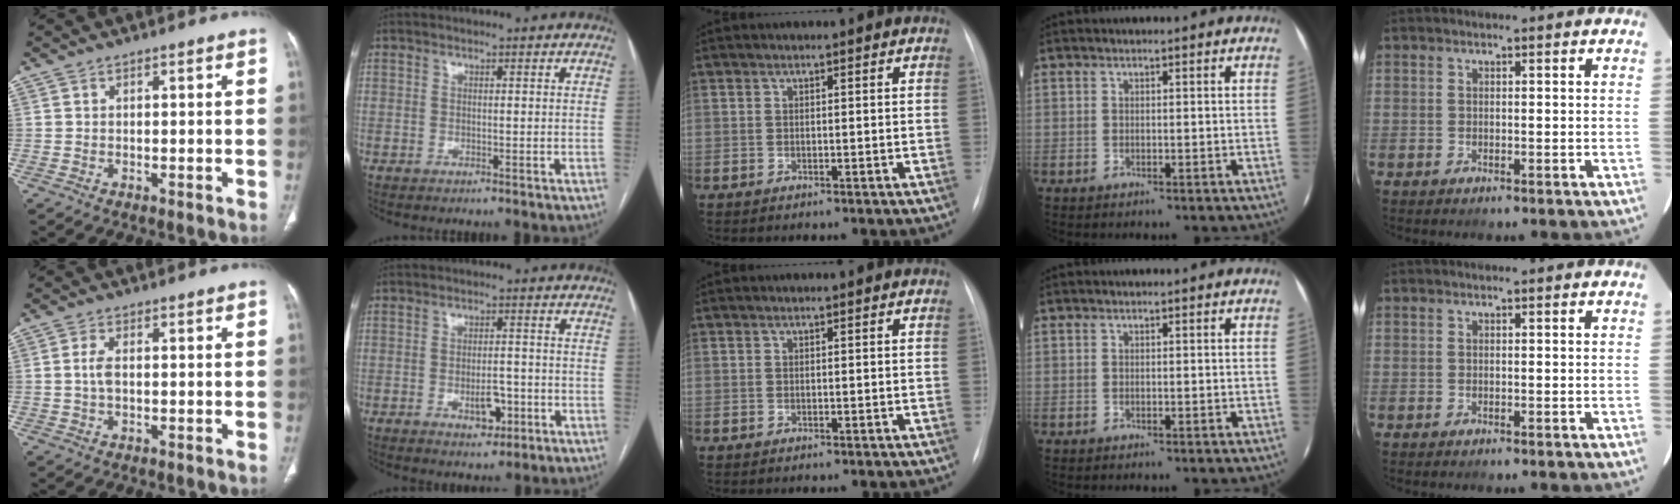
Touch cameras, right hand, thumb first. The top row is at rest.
{"thumb": {"total": 2.8, "force": [0.1, 1.4, 2.4], "torque": [-0.056, 0.005, 0.001]}, "index": {"total": 4.6, "force": [-1.7, 2.3, 3.6], "torque": [-0.055, 0.001, -0.019]}}